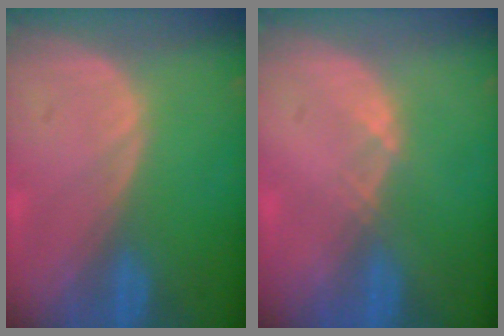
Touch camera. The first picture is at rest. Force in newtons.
{"total": 1.0, "press": 0.8, "slide": 0.5}